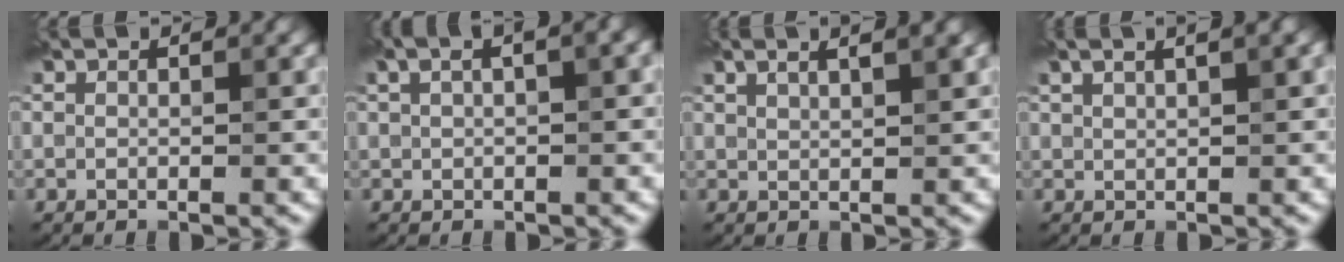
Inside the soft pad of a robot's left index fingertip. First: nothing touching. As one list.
[{"total": 3.8, "force": [1.8, 1.4, 3.1], "torque": [-0.052, 0.015, 0.029]}, {"total": 3.7, "force": [2.1, 1.4, 2.7], "torque": [-0.014, 0.014, 0.008]}, {"total": 2.9, "force": [1.6, 0.8, 2.2], "torque": [-0.028, 0.004, 0.024]}]